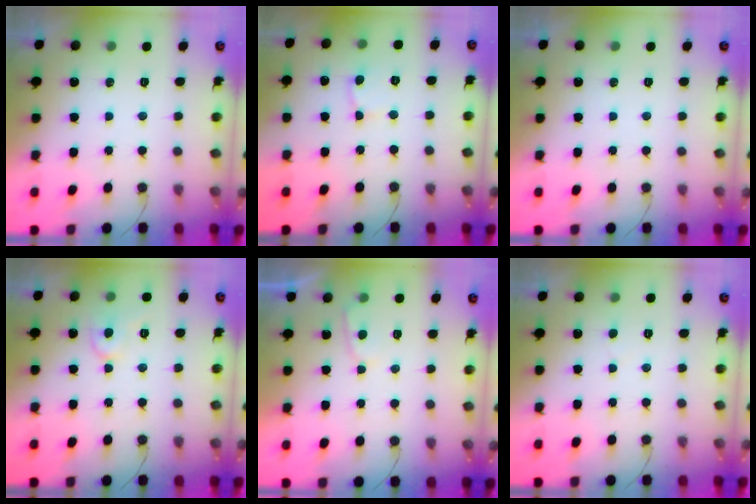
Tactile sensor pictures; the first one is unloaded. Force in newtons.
{"total": 2.7, "press": 2.7, "slide": 0.2}
{"total": 0.0}
{"total": 6.3, "press": 6.3, "slide": 0.6}
{"total": 2.9, "press": 2.9, "slide": 0.3}
{"total": 2.1, "press": 2.1, "slide": 0.1}